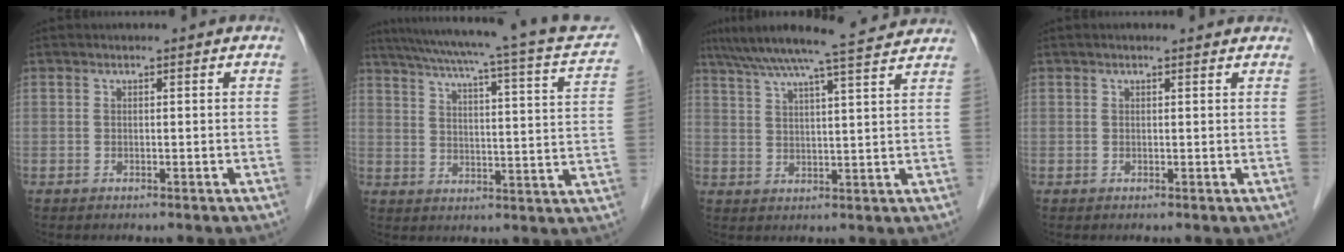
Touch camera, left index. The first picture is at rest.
{"total": 22.2, "force": [18.4, 0.5, 12.4], "torque": [-0.192, -0.021, 0.223]}
{"total": 15.2, "force": [13.5, -0.5, 7.0], "torque": [-0.126, 0.024, 0.191]}
{"total": 2.5, "force": [2.2, 0.4, 1.1], "torque": [-0.018, 0.020, 0.024]}